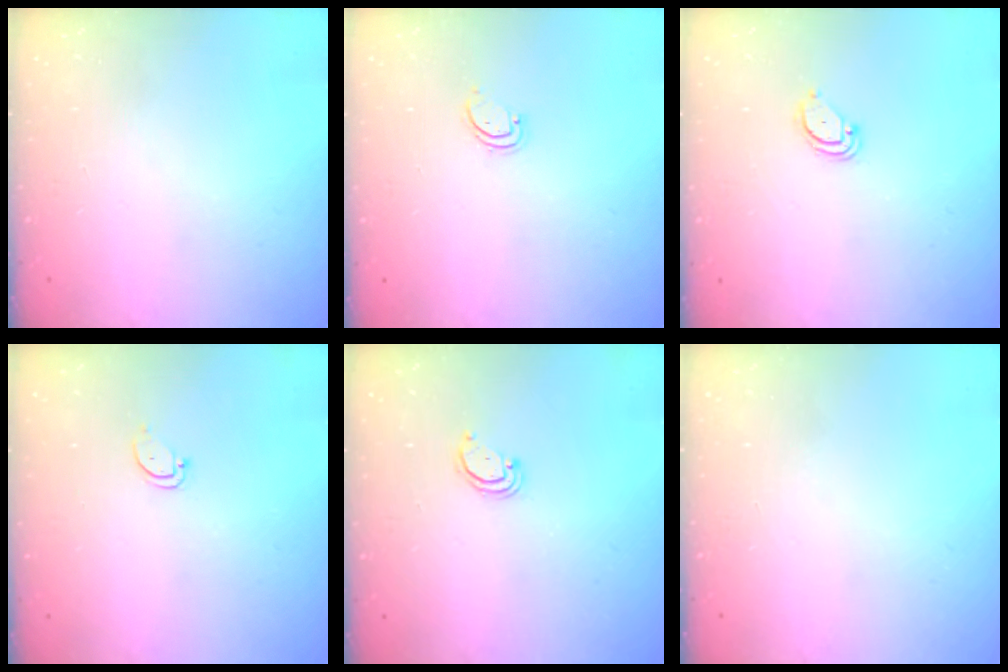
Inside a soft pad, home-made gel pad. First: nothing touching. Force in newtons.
{"total": 1.7, "press": 1.7, "slide": 0.3}
{"total": 2.6, "press": 2.6, "slide": 0.2}
{"total": 3.1, "press": 3.1, "slide": 0.2}
{"total": 2.2, "press": 2.2, "slide": 0.2}
{"total": 0.0}